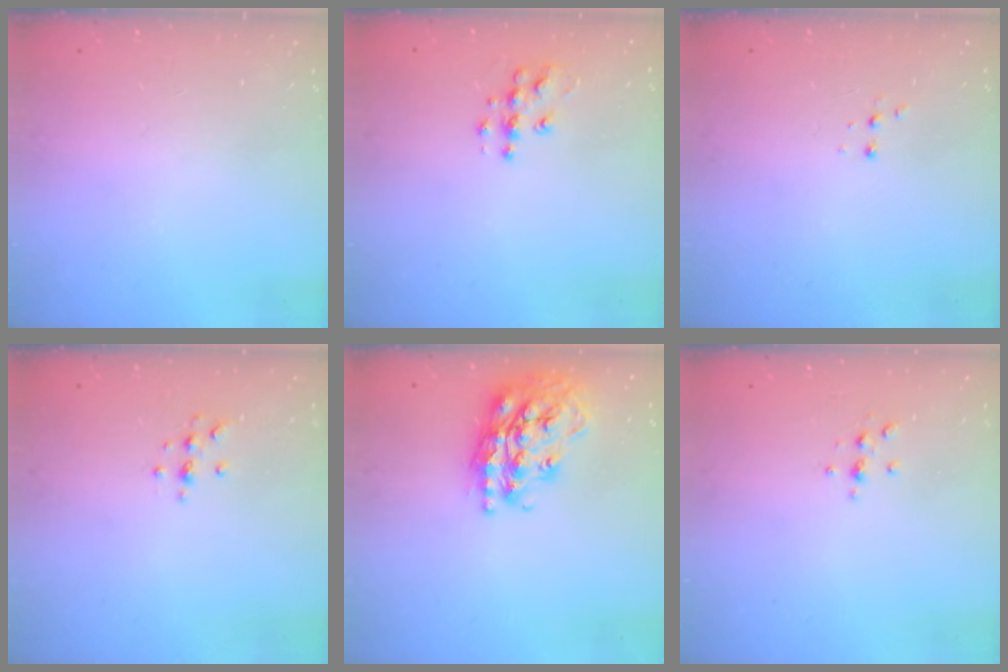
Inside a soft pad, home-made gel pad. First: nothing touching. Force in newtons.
{"total": 7.0, "press": 7.0, "slide": 0.3}
{"total": 3.3, "press": 3.2, "slide": 0.7}
{"total": 3.7, "press": 3.7, "slide": 0.5}
{"total": 20.8, "press": 20.8, "slide": 1.4}
{"total": 2.3, "press": 2.2, "slide": 0.2}